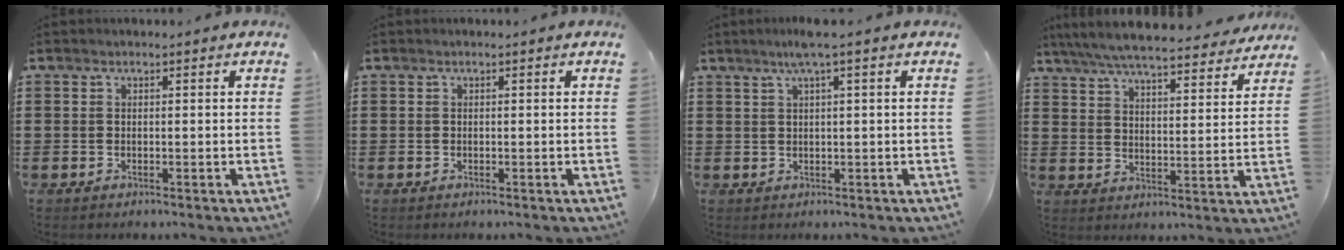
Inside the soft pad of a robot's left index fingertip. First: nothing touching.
{"total": 0.0}
{"total": 2.8, "force": [1.5, -0.3, 2.4], "torque": [-0.046, 0.000, 0.025]}
{"total": 6.7, "force": [6.3, 0.1, 2.3], "torque": [-0.071, -0.039, 0.109]}